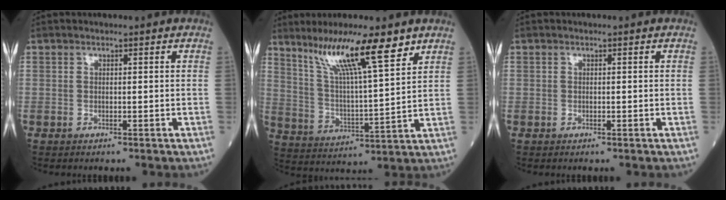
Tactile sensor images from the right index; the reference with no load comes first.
{"total": 13.6, "force": [9.3, 0.7, 9.9], "torque": [-0.180, 0.006, 0.166]}
{"total": 0.0}